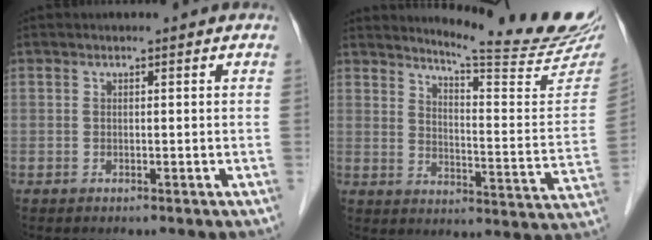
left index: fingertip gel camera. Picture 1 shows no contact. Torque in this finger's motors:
{"motor_torque": [0.45, -0.63, 0.28, 0.03]}